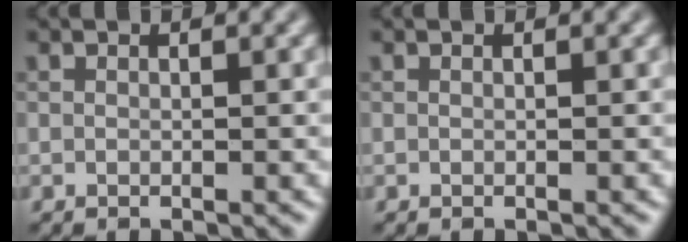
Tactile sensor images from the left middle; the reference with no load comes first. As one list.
[{"total": 0.0}]